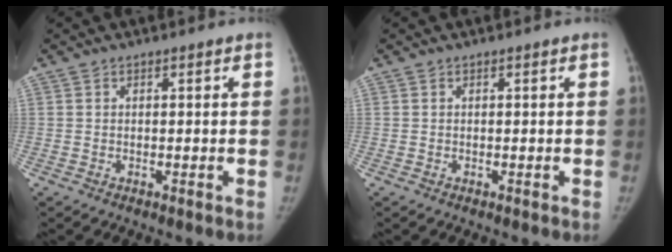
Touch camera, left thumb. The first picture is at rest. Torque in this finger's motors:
{"motor_torque": [0.06, -0.04, 0.55, -0.09, 0.03]}